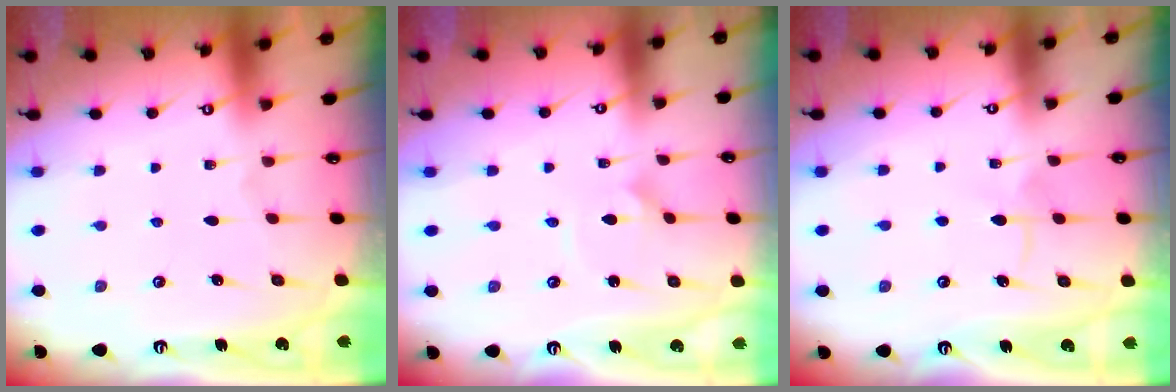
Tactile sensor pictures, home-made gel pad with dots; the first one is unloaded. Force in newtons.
{"total": 1.8, "press": 1.8, "slide": 0.1}
{"total": 5.9, "press": 5.8, "slide": 0.6}